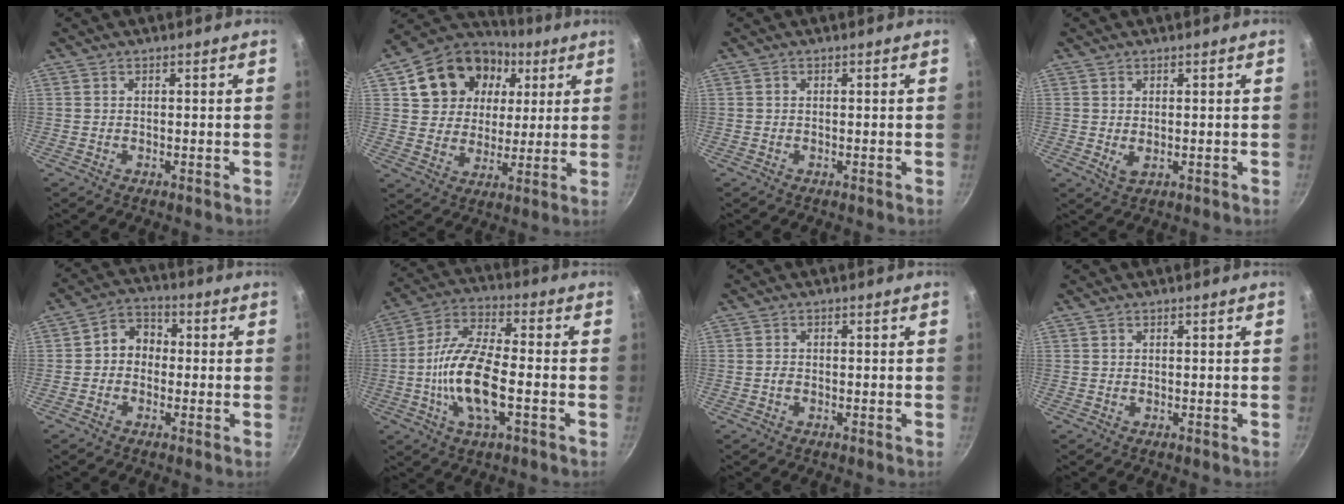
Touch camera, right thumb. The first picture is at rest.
{"total": 18.4, "force": [6.3, 14.8, 9.0], "torque": [-0.148, 0.015, 0.104]}
{"total": 0.0}
{"total": 2.2, "force": [0.0, 1.3, 1.8], "torque": [-0.031, -0.008, 0.005]}
{"total": 6.0, "force": [-0.3, 5.1, 3.3], "torque": [-0.021, 0.019, -0.022]}
{"total": 14.5, "force": [-3.2, 5.6, 13.0], "torque": [-0.248, 0.026, -0.073]}
{"total": 0.9, "force": [-0.4, 0.7, 0.5], "torque": [-0.012, 0.003, -0.008]}
{"total": 0.0}